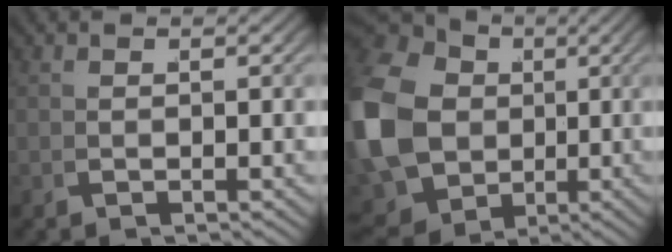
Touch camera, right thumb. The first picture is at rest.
{"total": 18.9, "force": [-0.3, 15.9, 10.2], "torque": [-0.277, -0.063, 0.013]}